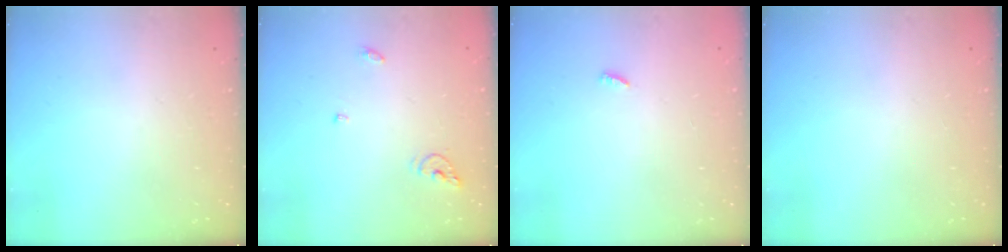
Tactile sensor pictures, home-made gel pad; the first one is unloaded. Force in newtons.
{"total": 6.2, "press": 6.2, "slide": 0.4}
{"total": 1.9, "press": 1.9, "slide": 0.3}
{"total": 0.0}